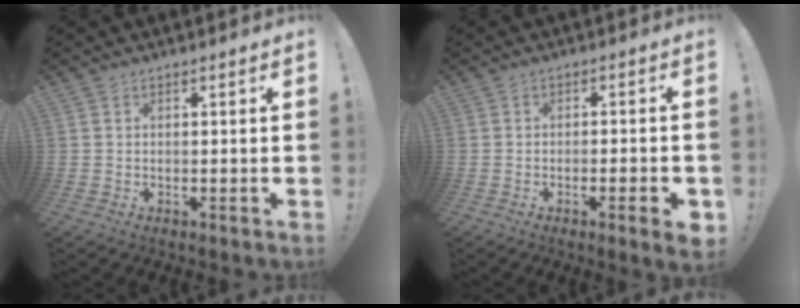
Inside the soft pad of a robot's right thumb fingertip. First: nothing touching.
{"total": 4.8, "force": [-2.0, 0.3, 4.4], "torque": [-0.067, 0.004, -0.029]}